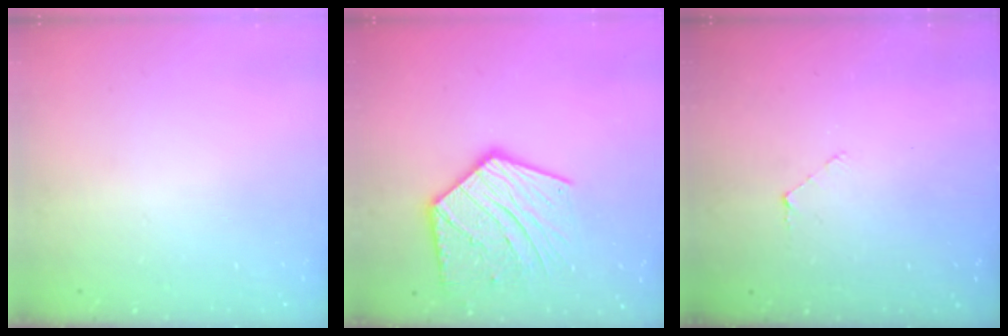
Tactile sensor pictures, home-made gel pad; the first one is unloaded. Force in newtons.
{"total": 17.9, "press": 17.8, "slide": 1.3}
{"total": 3.5, "press": 3.5, "slide": 0.3}